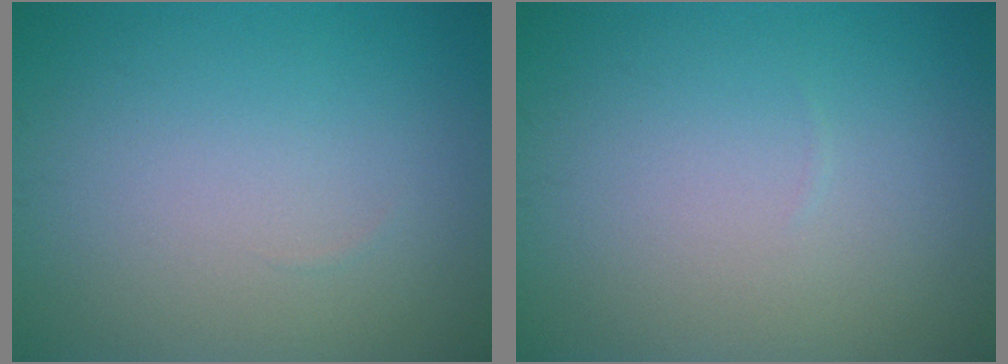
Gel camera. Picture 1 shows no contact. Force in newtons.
{"total": 0.0}